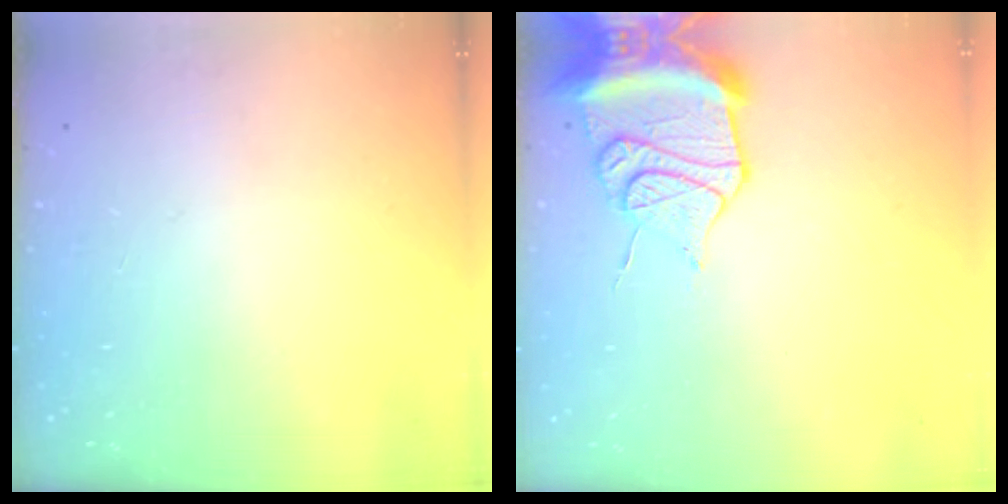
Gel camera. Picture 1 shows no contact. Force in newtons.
{"total": 15.7, "press": 14.5, "slide": 6.0}